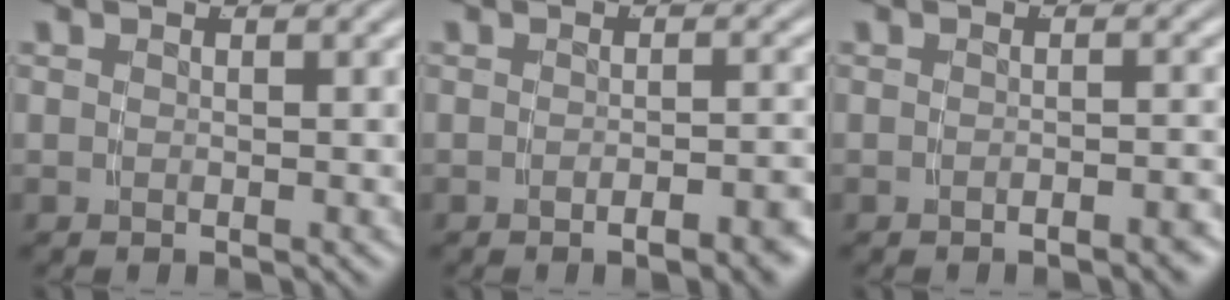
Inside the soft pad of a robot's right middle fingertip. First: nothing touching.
{"total": 2.8, "force": [-2.2, -0.1, 1.7], "torque": [-0.016, 0.006, -0.039]}
{"total": 1.7, "force": [-1.6, -0.2, 0.7], "torque": [-0.008, 0.007, -0.029]}